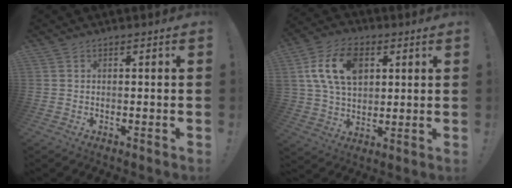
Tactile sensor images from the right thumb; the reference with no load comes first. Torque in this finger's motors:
{"motor_torque": [1.95, 3.05, 2.01, 0.31, 0.21]}